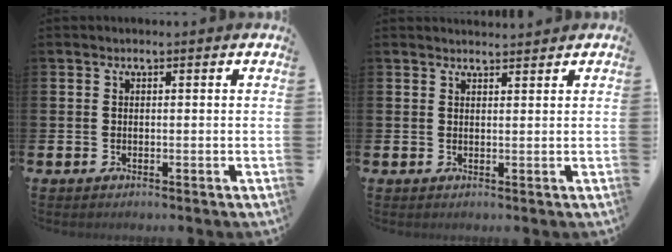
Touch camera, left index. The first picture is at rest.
{"total": 1.8, "force": [1.8, 0.3, 0.0], "torque": [0.012, -0.010, 0.029]}